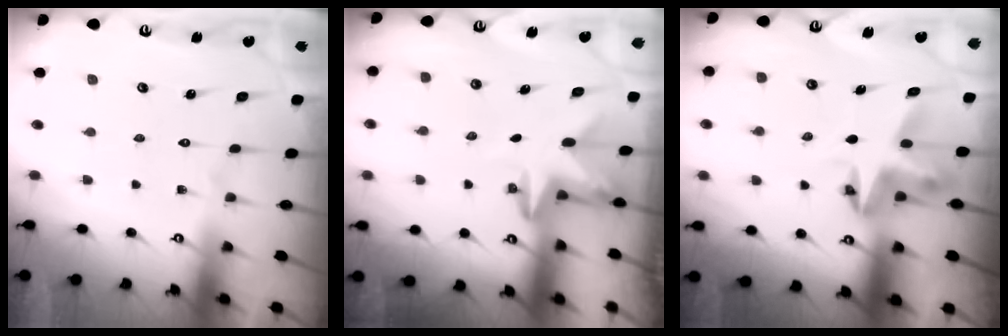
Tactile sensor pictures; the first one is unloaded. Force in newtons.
{"total": 3.0, "press": 2.9, "slide": 0.7}
{"total": 5.2, "press": 5.1, "slide": 0.3}